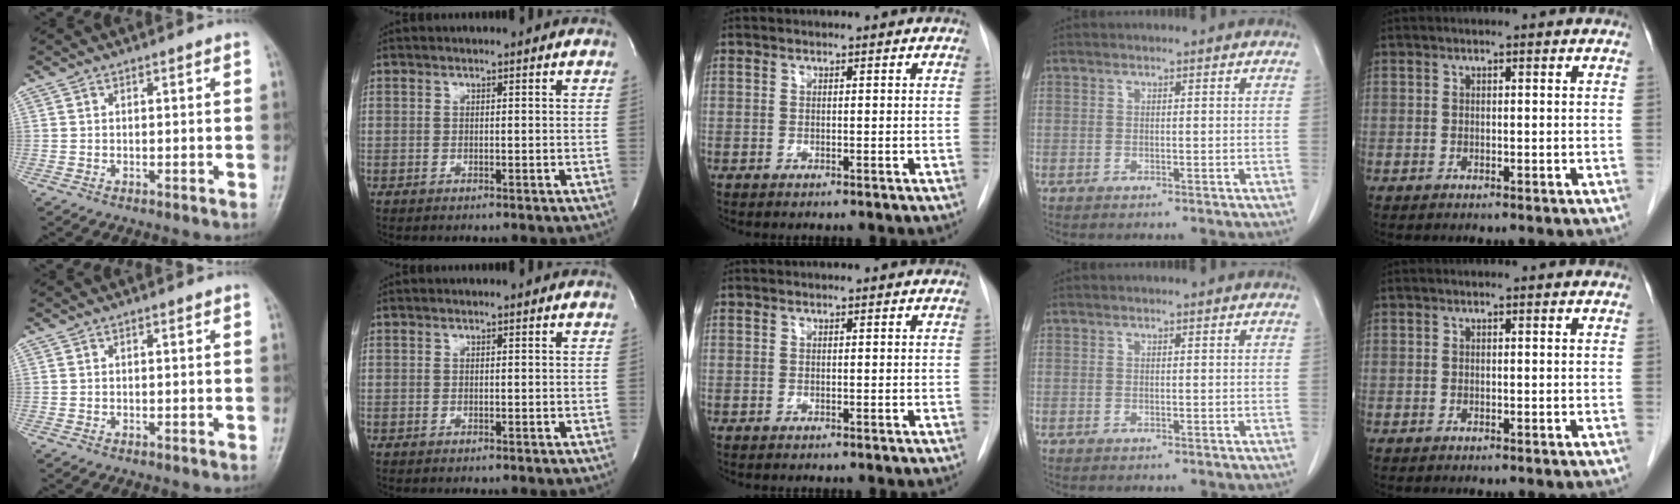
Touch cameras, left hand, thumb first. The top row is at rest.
{}